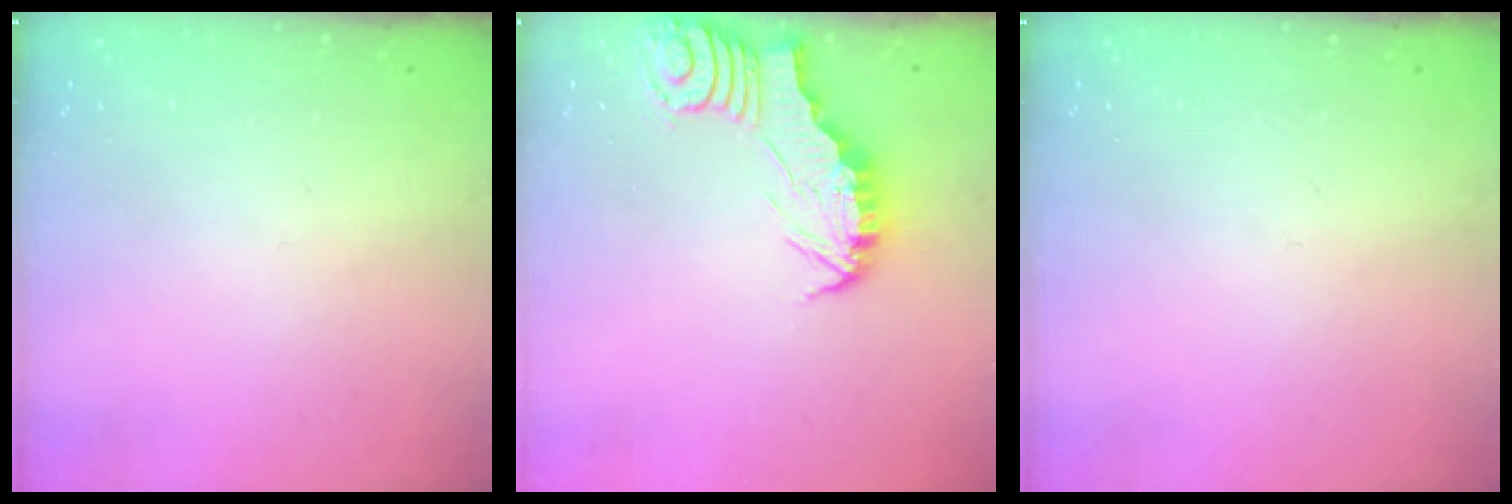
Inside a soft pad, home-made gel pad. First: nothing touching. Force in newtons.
{"total": 3.0, "press": 3.0, "slide": 0.3}
{"total": 0.0}